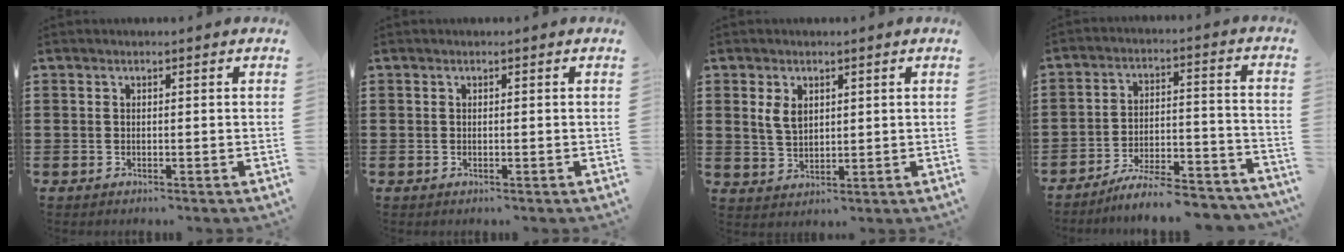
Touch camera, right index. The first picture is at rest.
{"total": 0.0}
{"total": 3.5, "force": [1.3, 2.3, 2.3], "torque": [-0.053, 0.009, 0.024]}
{"total": 7.7, "force": [-7.1, 0.7, 3.0], "torque": [-0.046, 0.011, -0.134]}